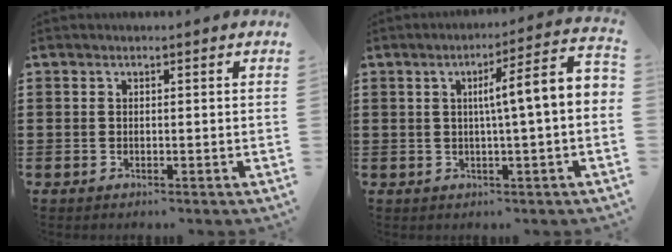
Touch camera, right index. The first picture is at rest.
{"total": 6.4, "force": [0.1, -0.2, 6.4], "torque": [-0.112, -0.012, -0.010]}